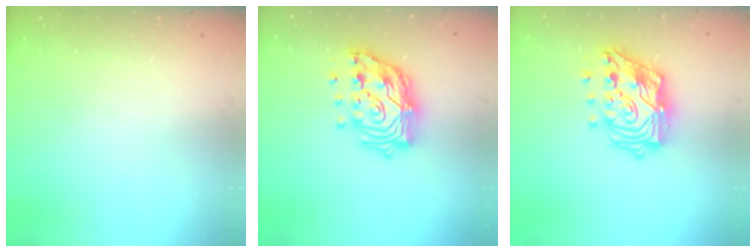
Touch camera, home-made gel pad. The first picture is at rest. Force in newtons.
{"total": 17.0, "press": 16.8, "slide": 2.2}
{"total": 17.5, "press": 17.3, "slide": 2.1}